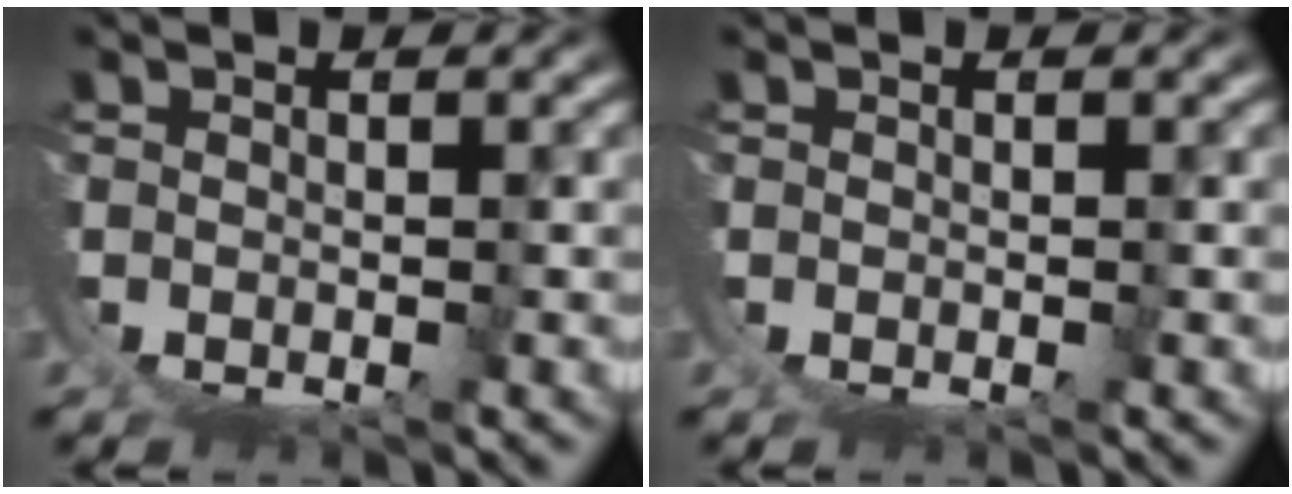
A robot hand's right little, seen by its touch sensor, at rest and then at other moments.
{"total": 0.0}